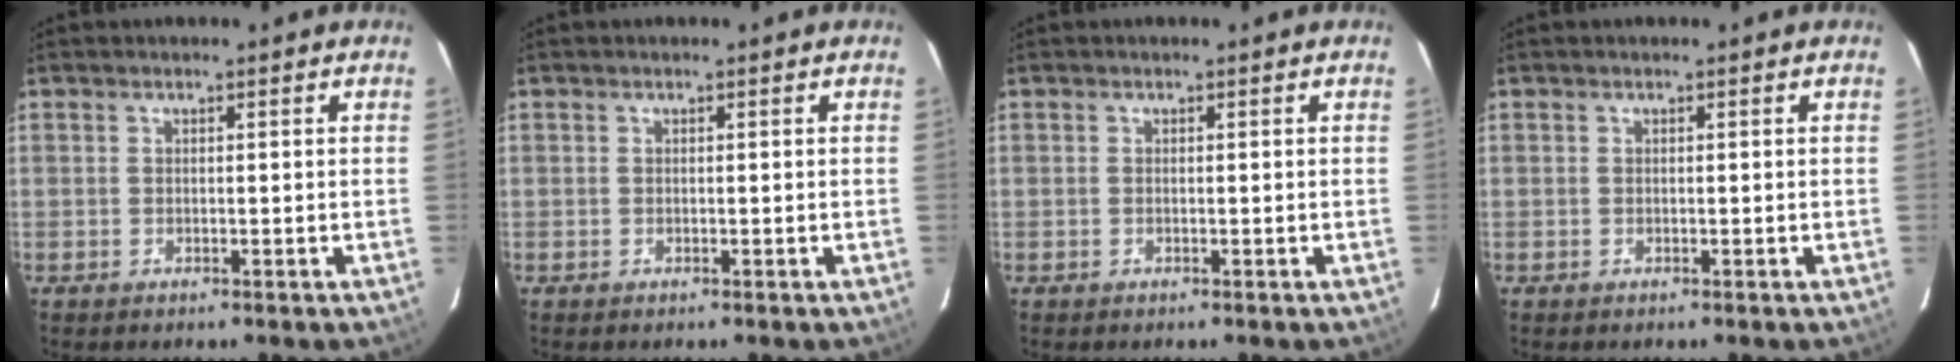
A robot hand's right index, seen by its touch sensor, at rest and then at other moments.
{"total": 0.0}
{"total": 0.0}
{"total": 0.0}